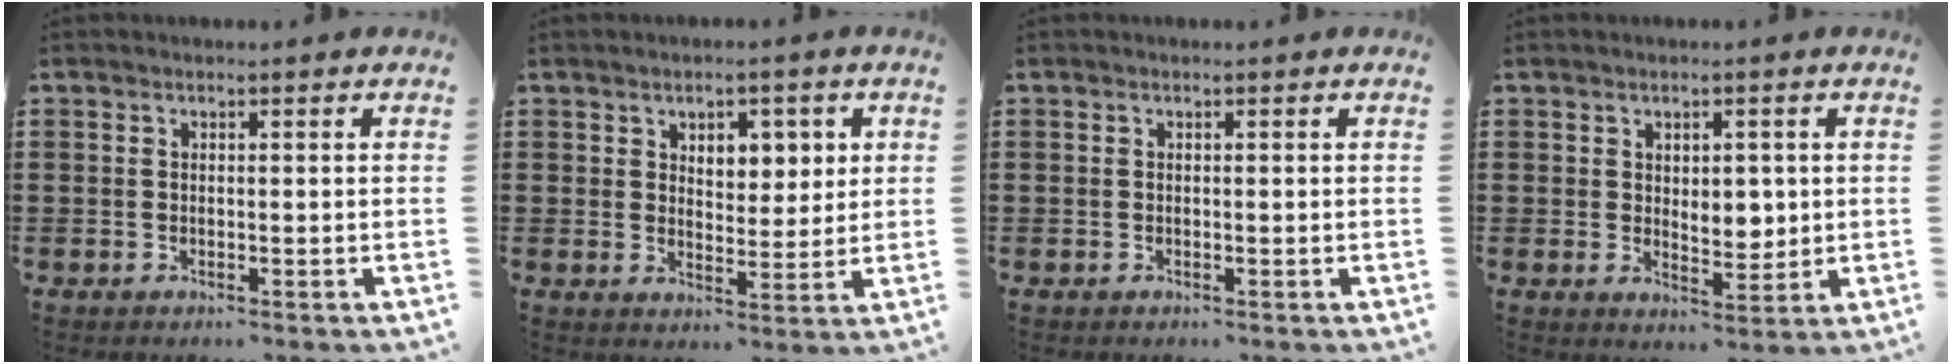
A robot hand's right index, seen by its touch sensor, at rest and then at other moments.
{"total": 4.2, "force": [2.2, 2.9, 2.1], "torque": [-0.029, 0.003, 0.032]}
{"total": 0.0}
{"total": 3.8, "force": [1.0, 2.5, 2.6], "torque": [-0.032, 0.000, 0.011]}